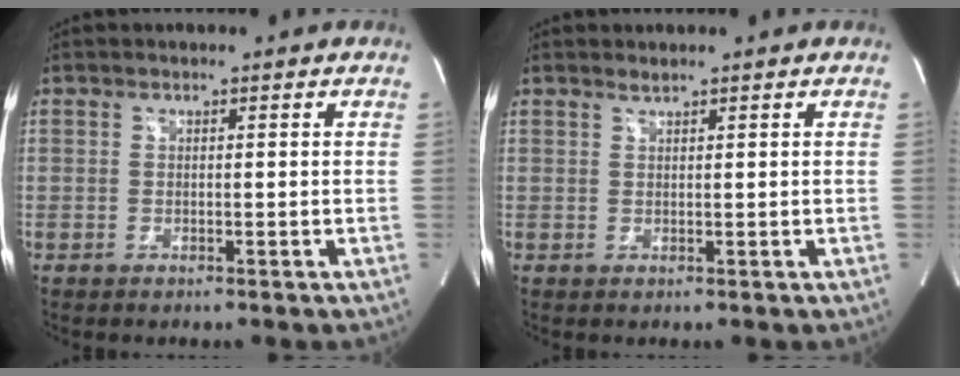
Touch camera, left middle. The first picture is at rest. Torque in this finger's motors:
{"motor_torque": [0.11, 0.07, -0.09, 0.00]}